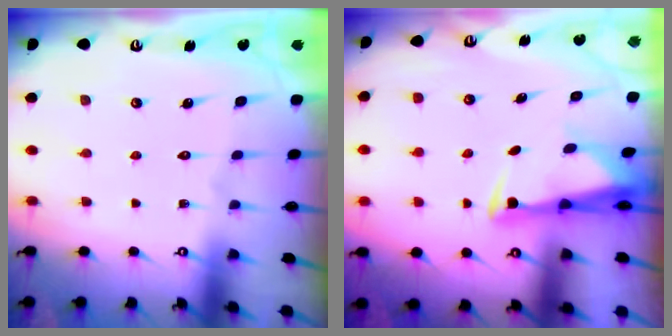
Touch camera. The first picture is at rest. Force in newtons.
{"total": 2.8, "press": 2.7, "slide": 0.9}